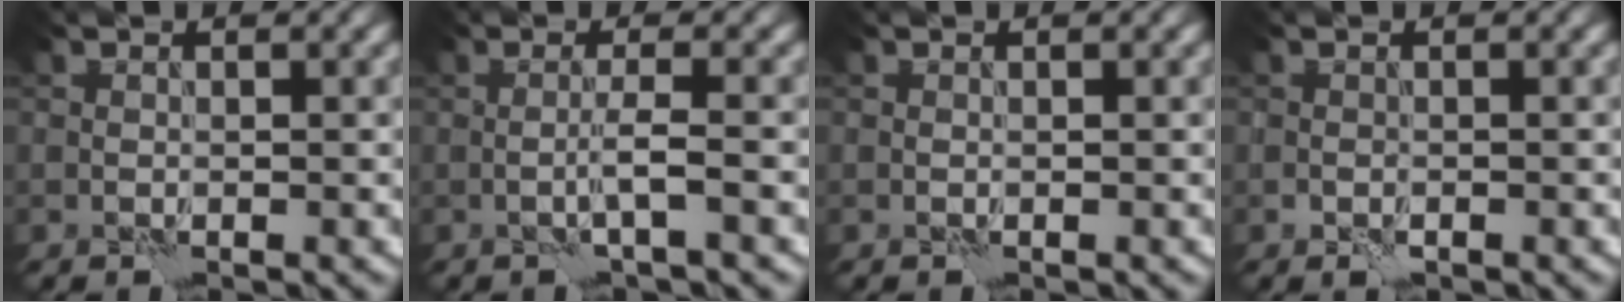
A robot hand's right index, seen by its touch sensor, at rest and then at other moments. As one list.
[{"total": 2.0, "force": [-0.7, -0.1, 1.8], "torque": [-0.037, 0.007, -0.018]}, {"total": 0.0}, {"total": 1.1, "force": [-0.6, 0.6, 0.7], "torque": [-0.014, -0.001, -0.013]}]